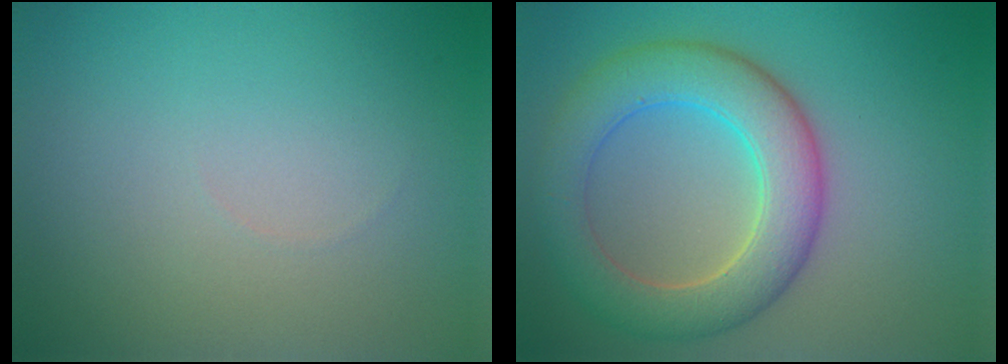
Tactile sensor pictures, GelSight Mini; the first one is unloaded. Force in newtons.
{"total": 7.1, "press": 7.1, "slide": 0.4}